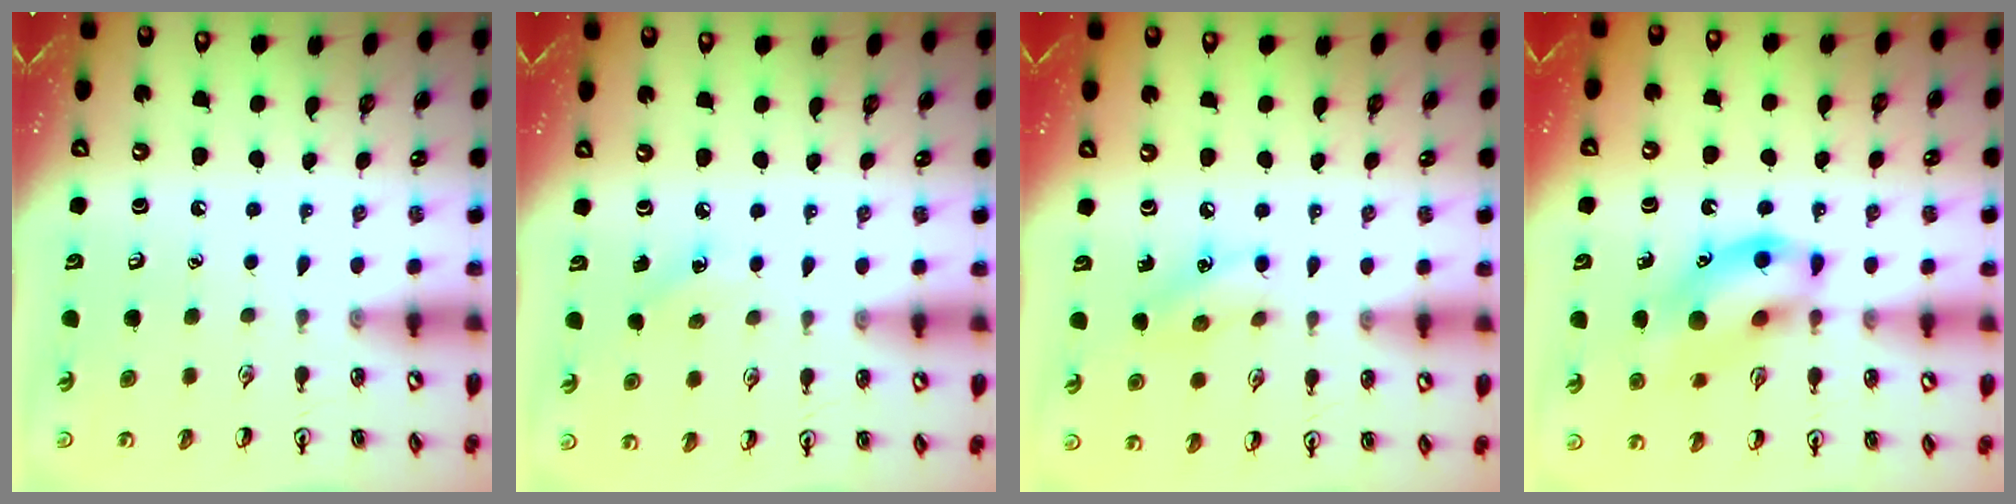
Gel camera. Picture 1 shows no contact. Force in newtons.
{"total": 4.3, "press": 4.1, "slide": 1.4}
{"total": 7.3, "press": 7.2, "slide": 1.3}
{"total": 12.6, "press": 12.4, "slide": 2.1}